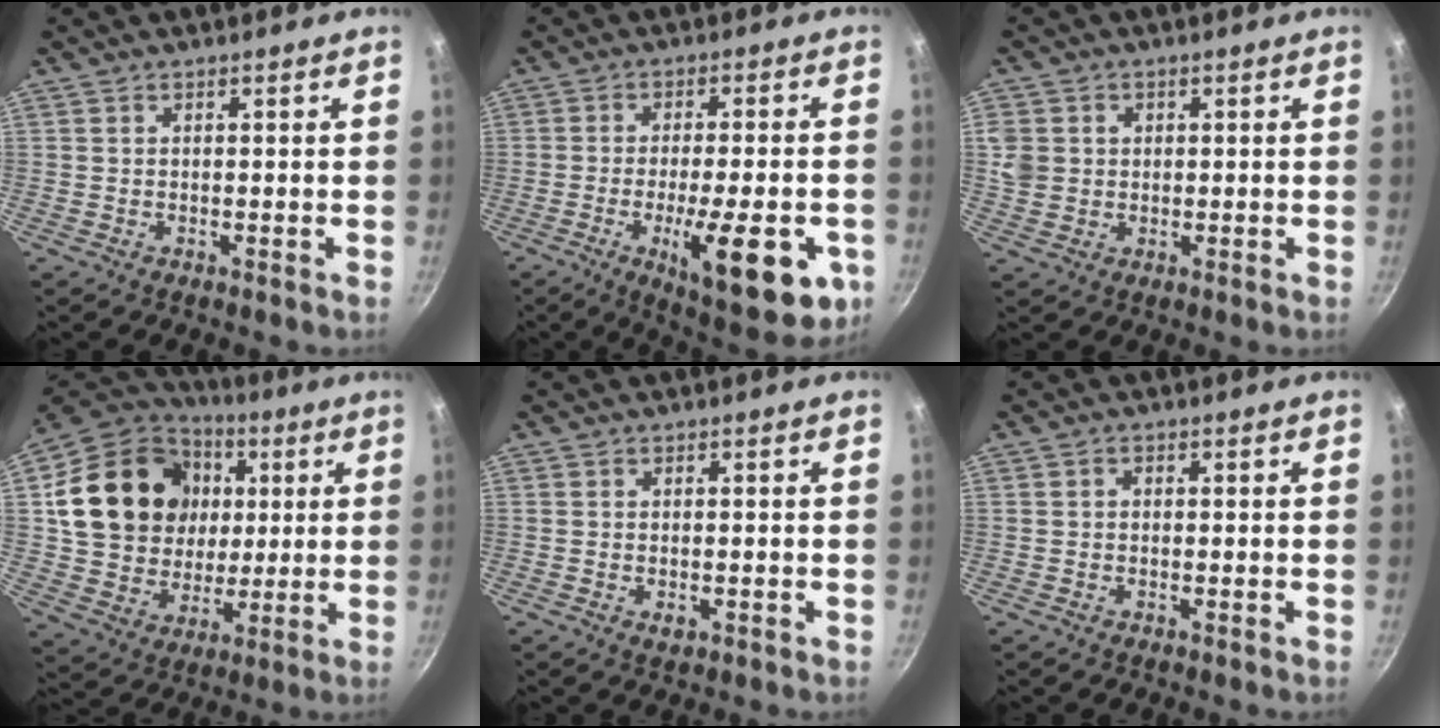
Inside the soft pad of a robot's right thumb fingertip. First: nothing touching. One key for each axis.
{"total": 18.5, "fx": -6.2, "fy": 5.9, "fz": 16.4, "tx": -0.205, "ty": 0.005, "tz": -0.080}
{"total": 5.4, "fx": 0.8, "fy": 4.8, "fz": 2.3, "tx": -0.031, "ty": -0.004, "tz": 0.015}
{"total": 23.2, "fx": 4.7, "fy": 19.0, "fz": 12.4, "tx": -0.200, "ty": 0.013, "tz": 0.088}
{"total": 1.9, "fx": -0.5, "fy": 1.2, "fz": 1.3, "tx": -0.021, "ty": -0.002, "tz": -0.007}
{"total": 1.0, "fx": 0.0, "fy": 0.9, "fz": 0.5, "tx": -0.008, "ty": 0.007, "tz": 0.000}